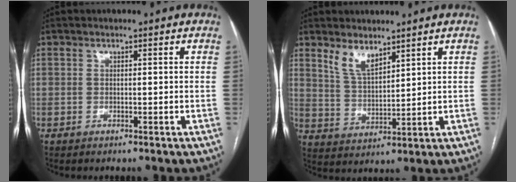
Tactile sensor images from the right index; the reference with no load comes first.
{"total": 5.3, "force": [4.0, 1.8, 2.9], "torque": [-0.060, -0.006, 0.088]}